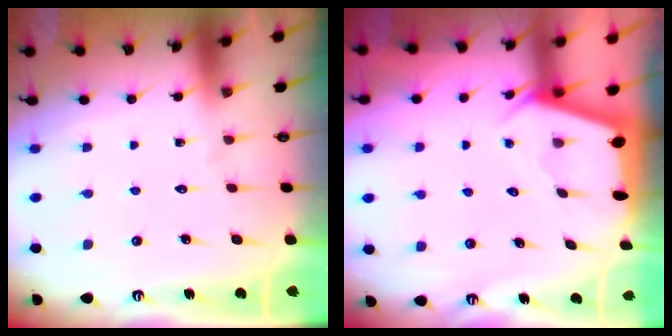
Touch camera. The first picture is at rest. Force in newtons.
{"total": 2.4, "press": 2.4, "slide": 0.3}